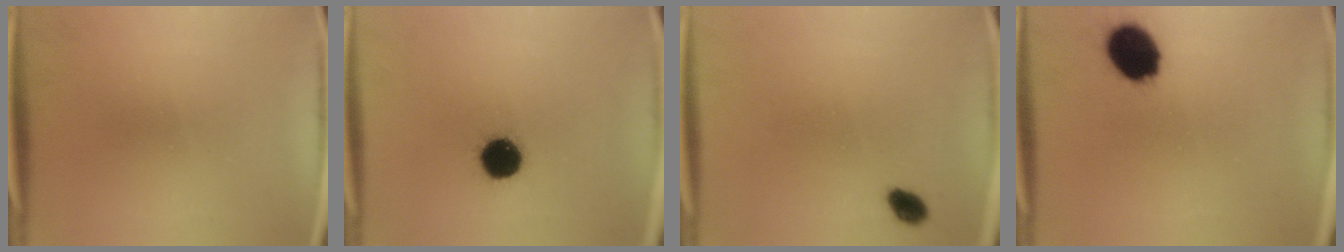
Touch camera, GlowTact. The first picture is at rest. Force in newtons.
{"total": 10.1}
{"total": 2.9}
{"total": 11.2}